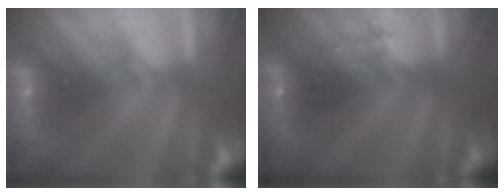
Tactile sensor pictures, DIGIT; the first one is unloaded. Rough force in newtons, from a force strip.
{"total": 2.3}